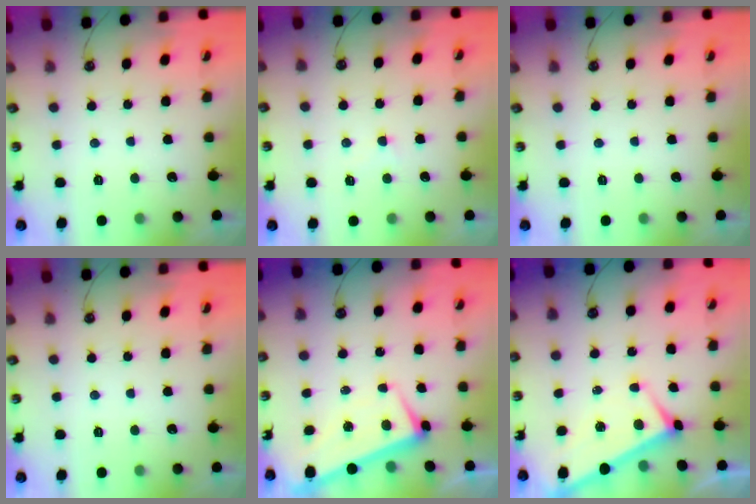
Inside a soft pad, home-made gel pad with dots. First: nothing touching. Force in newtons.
{"total": 3.3, "press": 3.2, "slide": 0.4}
{"total": 0.0}
{"total": 0.0}
{"total": 1.5, "press": 0.4, "slide": 1.5}
{"total": 3.8, "press": 3.8, "slide": 0.2}